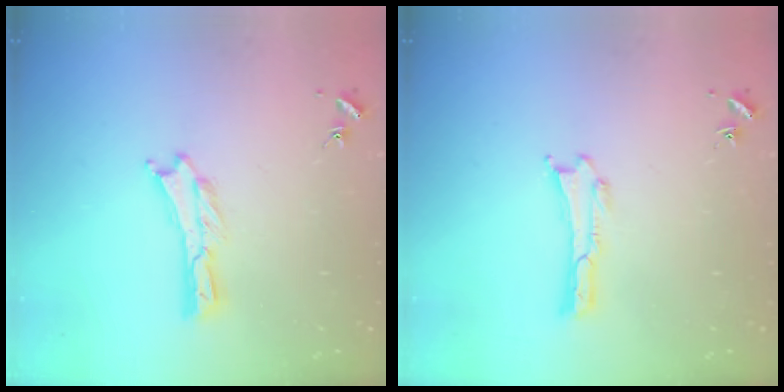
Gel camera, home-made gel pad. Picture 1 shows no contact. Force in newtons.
{"total": 0.0}